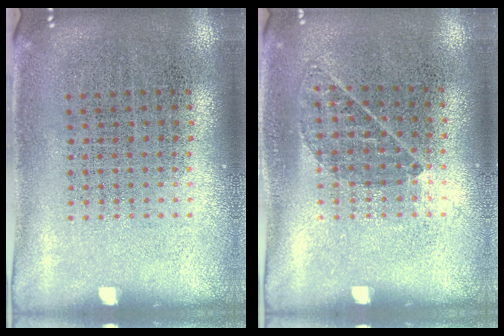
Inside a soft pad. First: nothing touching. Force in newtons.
{"total": 0.8, "press": 0.6, "slide": 0.5}